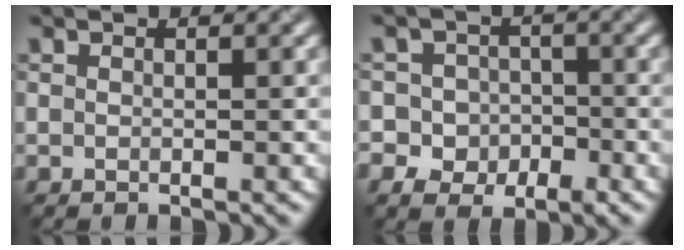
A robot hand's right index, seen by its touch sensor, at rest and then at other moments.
{"total": 3.5, "force": [-1.9, 2.9, 0.3], "torque": [0.014, 0.010, -0.033]}